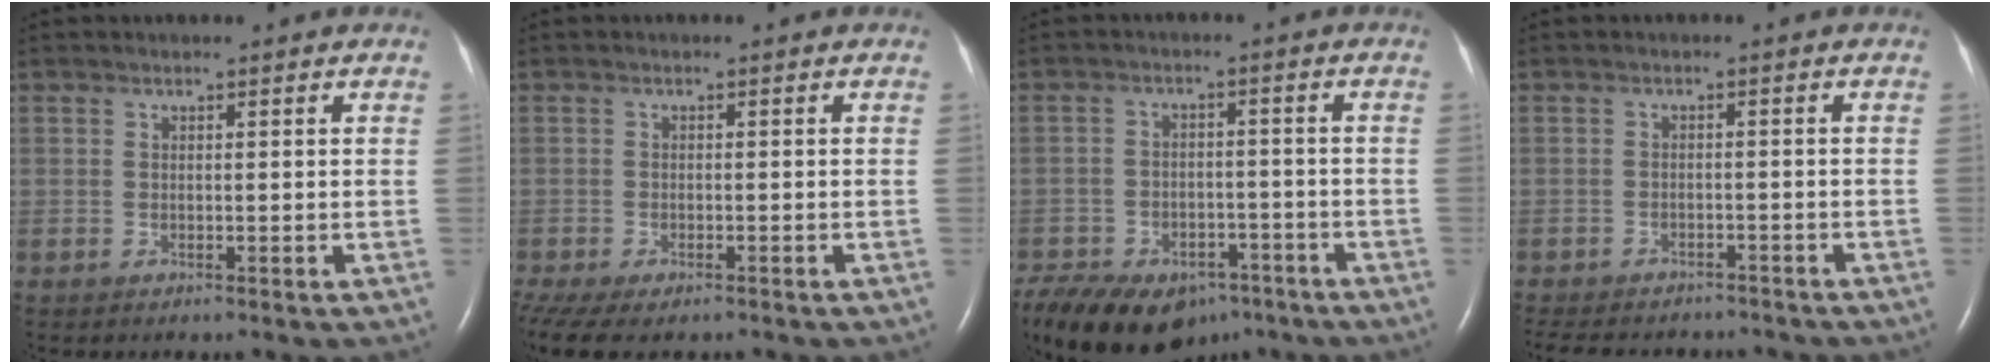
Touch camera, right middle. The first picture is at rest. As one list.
[{"total": 10.9, "force": [-7.4, 5.3, 6.0], "torque": [-0.153, -0.012, -0.104]}, {"total": 17.0, "force": [-11.6, 9.4, 8.1], "torque": [-0.199, -0.007, -0.168]}, {"total": 13.9, "force": [-12.1, 5.0, 4.6], "torque": [-0.104, -0.001, -0.151]}]